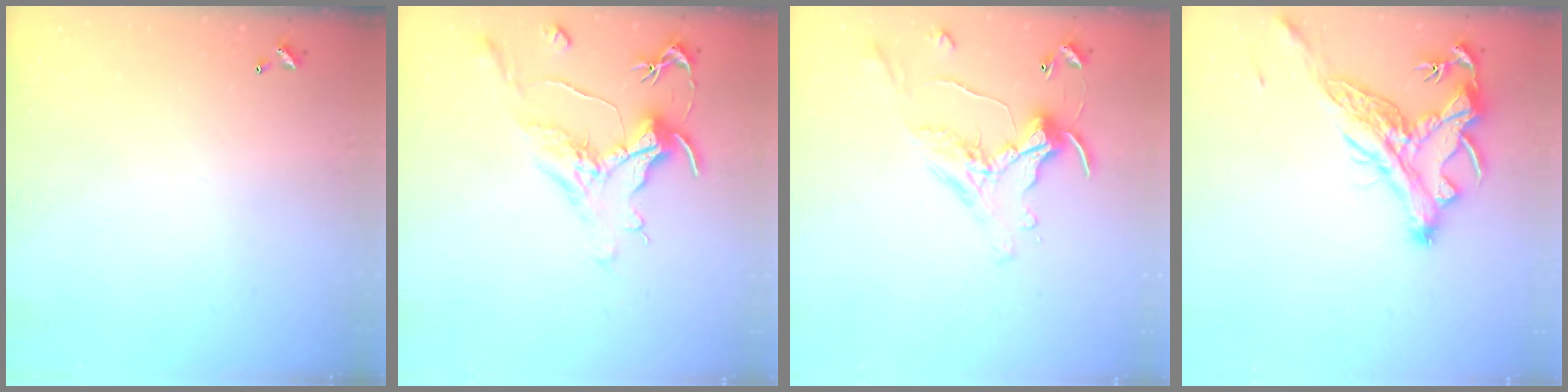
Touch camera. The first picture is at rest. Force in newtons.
{"total": 1.3, "press": 1.1, "slide": 0.7}
{"total": 0.0}
{"total": 4.1, "press": 3.9, "slide": 1.2}